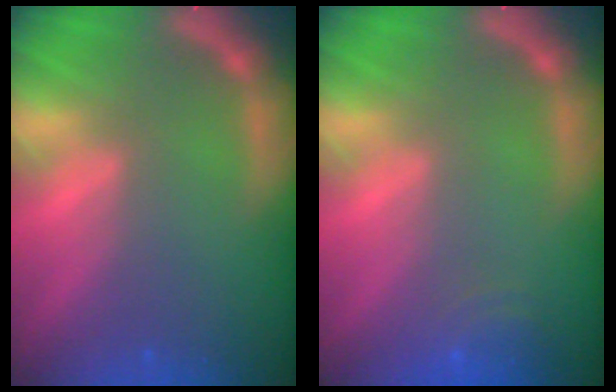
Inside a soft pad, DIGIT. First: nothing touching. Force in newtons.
{"total": 3.5}